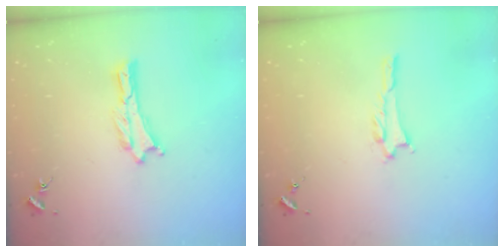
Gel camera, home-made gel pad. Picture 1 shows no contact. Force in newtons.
{"total": 1.0, "press": 1.0, "slide": 0.2}